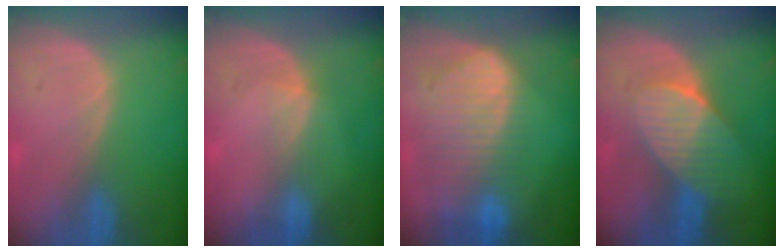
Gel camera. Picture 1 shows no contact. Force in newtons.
{"total": 2.1, "press": 1.7, "slide": 1.2}
{"total": 10.5, "press": 9.0, "slide": 5.3}
{"total": 7.7, "press": 6.9, "slide": 3.4}